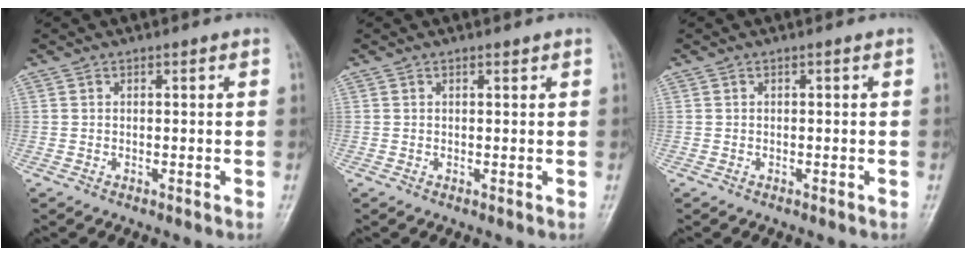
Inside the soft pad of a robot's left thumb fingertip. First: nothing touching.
{"total": 0.6, "force": [0.5, 0.2, 0.3], "torque": [-0.006, -0.004, 0.007]}
{"total": 0.0}